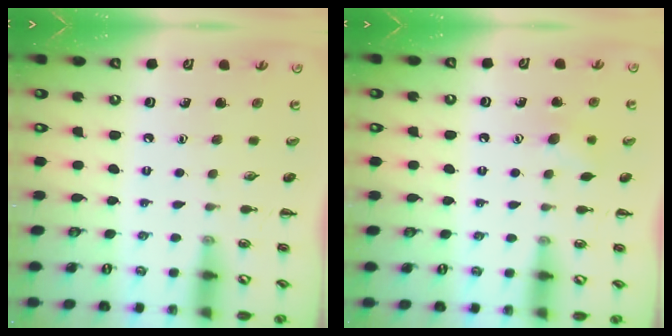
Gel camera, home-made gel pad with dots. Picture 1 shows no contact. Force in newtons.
{"total": 7.2, "press": 7.1, "slide": 1.4}